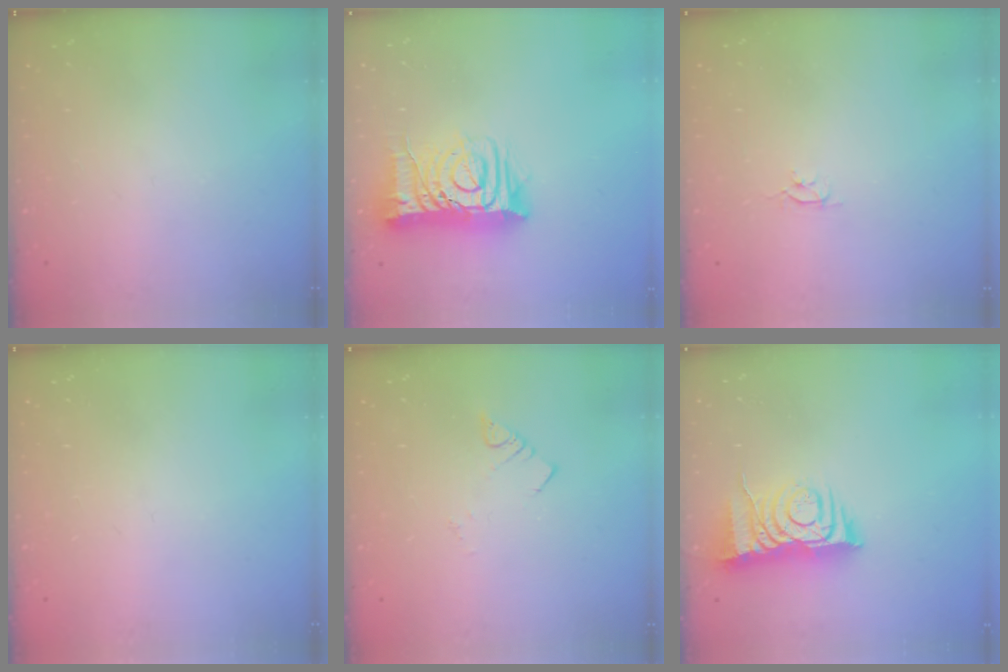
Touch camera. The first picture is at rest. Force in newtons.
{"total": 13.2, "press": 13.1, "slide": 1.8}
{"total": 2.6, "press": 2.6, "slide": 0.3}
{"total": 0.7, "press": 0.6, "slide": 0.1}
{"total": 1.9, "press": 1.9, "slide": 0.1}
{"total": 9.1, "press": 9.0, "slide": 1.0}